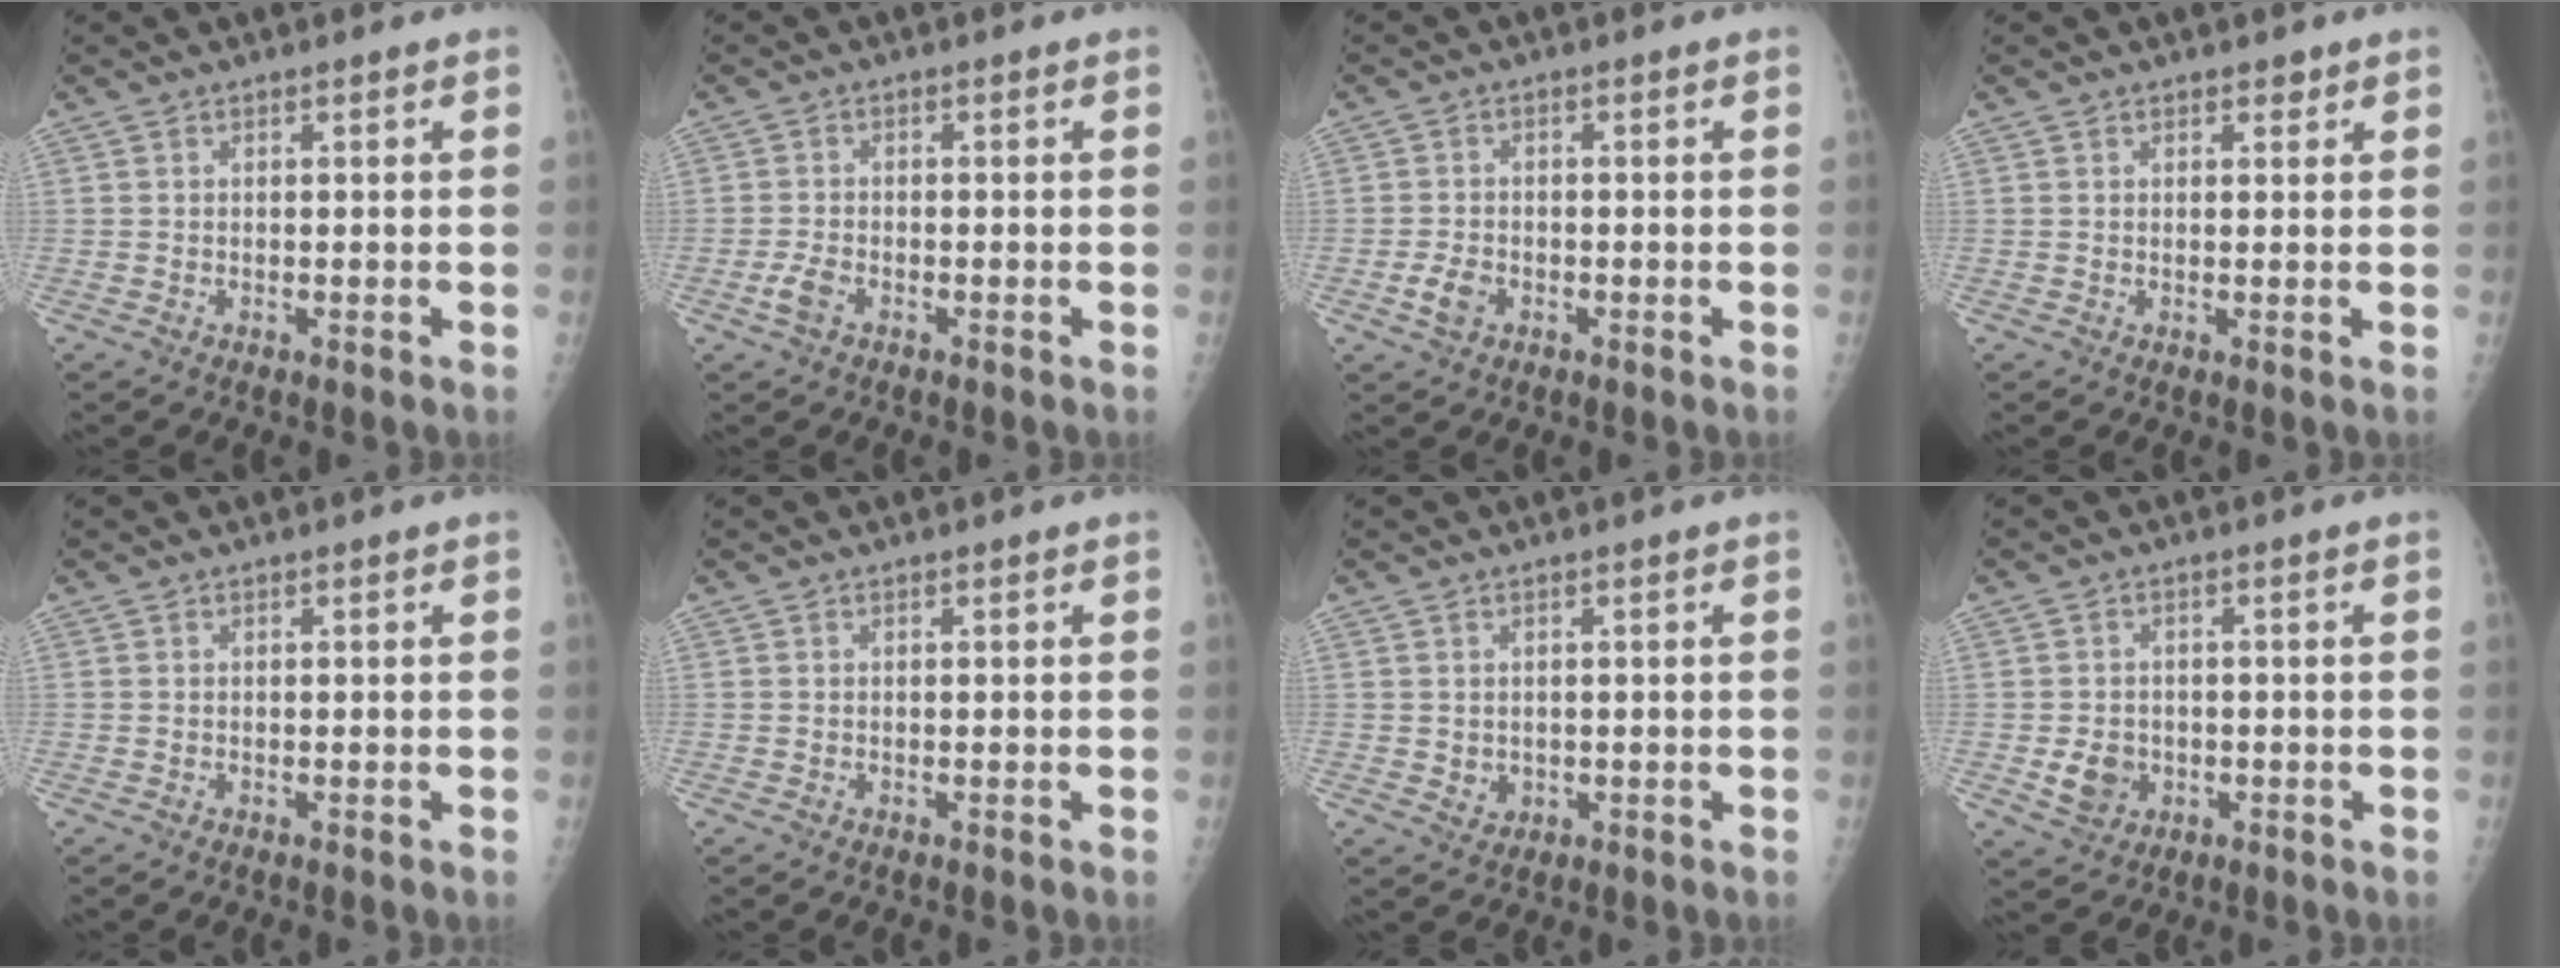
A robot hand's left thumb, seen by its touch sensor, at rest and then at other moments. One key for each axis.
{"total": 2.9, "fx": -1.4, "fy": 1.7, "fz": 1.9, "tx": -0.042, "ty": 0.002, "tz": -0.027}
{"total": 3.4, "fx": -1.3, "fy": 2.4, "fz": 2.0, "tx": -0.036, "ty": 0.003, "tz": -0.023}
{"total": 1.4, "fx": 1.0, "fy": 0.9, "fz": 0.5, "tx": 0.006, "ty": -0.005, "tz": 0.010}
{"total": 0.0}
{"total": 0.0}
{"total": 2.0, "fx": 0.2, "fy": 1.9, "fz": 0.8, "tx": -0.010, "ty": -0.003, "tz": 0.010}
{"total": 4.8, "fx": -0.9, "fy": 4.1, "fz": 2.3, "tx": -0.024, "ty": 0.003, "tz": -0.008}